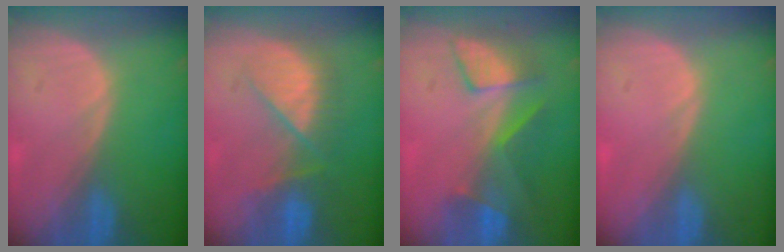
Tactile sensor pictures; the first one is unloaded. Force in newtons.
{"total": 7.4, "press": 7.3, "slide": 1.1}
{"total": 7.3, "press": 7.0, "slide": 2.2}
{"total": 0.5, "press": 0.0, "slide": 0.5}